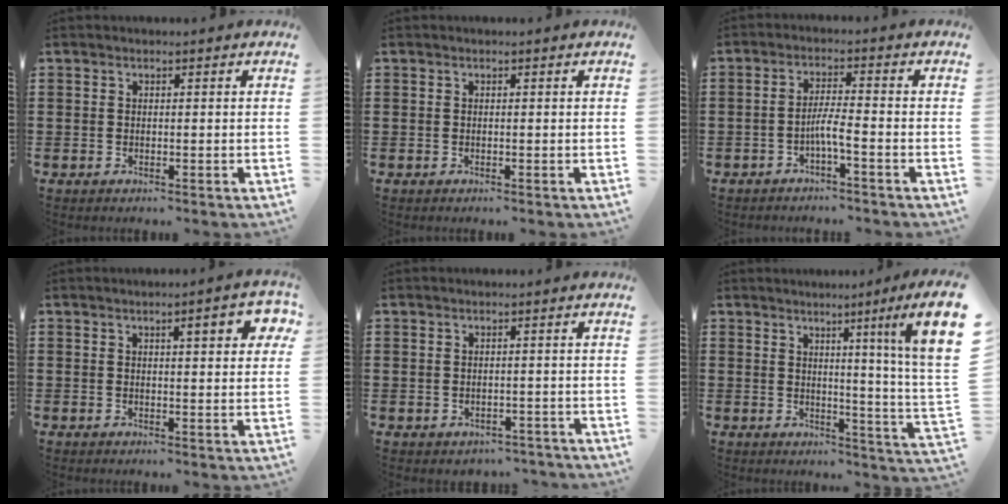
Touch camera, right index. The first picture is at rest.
{"total": 0.0}
{"total": 3.5, "force": [-1.8, 0.2, 3.0], "torque": [-0.062, -0.002, -0.037]}
{"total": 4.3, "force": [1.8, 1.0, 3.8], "torque": [-0.053, -0.002, 0.022]}
{"total": 1.1, "force": [-0.8, 0.8, -0.1], "torque": [-0.004, 0.001, -0.019]}
{"total": 5.7, "force": [2.8, -0.8, 5.0], "torque": [-0.095, -0.027, 0.035]}